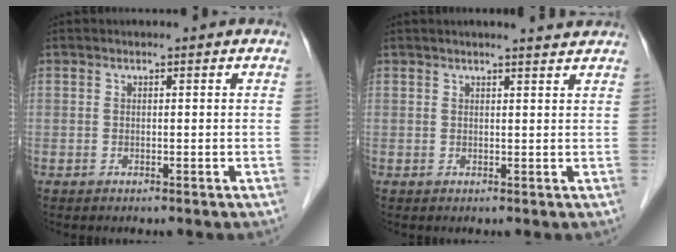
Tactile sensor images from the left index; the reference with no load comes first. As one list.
[{"total": 3.1, "force": [2.9, -0.1, 1.0], "torque": [-0.016, 0.004, 0.032]}]